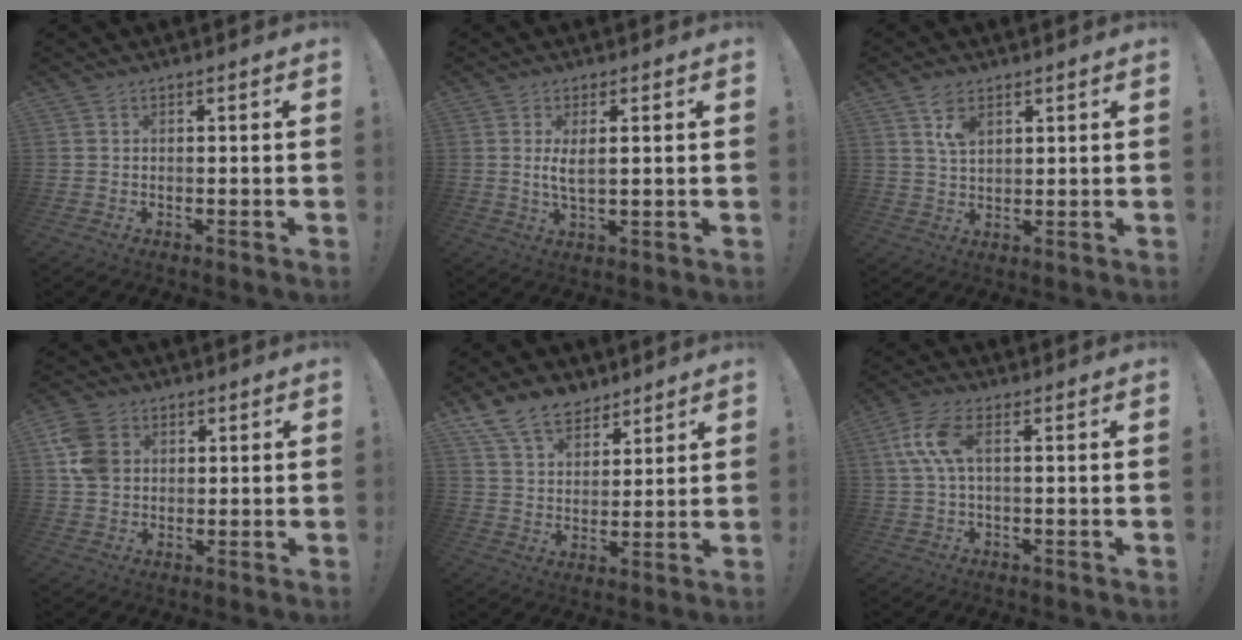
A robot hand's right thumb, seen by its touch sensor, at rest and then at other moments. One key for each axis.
{"total": 4.5, "fx": 1.0, "fy": 1.1, "fz": 4.3, "tx": -0.081, "ty": -0.012, "tz": 0.015}
{"total": 5.5, "fx": 3.1, "fy": 2.7, "fz": 3.7, "tx": -0.067, "ty": -0.009, "tz": 0.055}
{"total": 10.4, "fx": 2.6, "fy": 8.3, "fz": 5.6, "tx": -0.109, "ty": 0.005, "tz": 0.054}
{"total": 11.7, "fx": 8.5, "fy": 7.0, "fz": 4.1, "tx": -0.080, "ty": -0.051, "tz": 0.168}
{"total": 8.6, "fx": 1.5, "fy": 3.2, "fz": 7.9, "tx": -0.160, "ty": 0.003, "tz": 0.032}